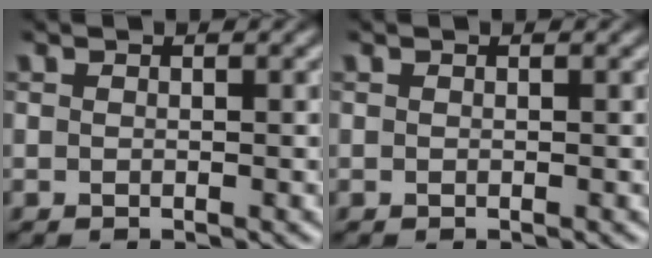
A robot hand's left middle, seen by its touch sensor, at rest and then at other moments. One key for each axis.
{"total": 0.0}